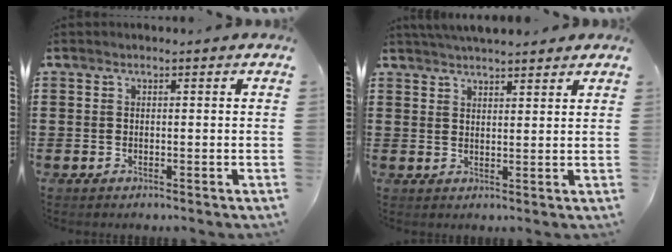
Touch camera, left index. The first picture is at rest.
{"total": 3.3, "force": [3.2, 0.2, 0.7], "torque": [-0.021, -0.004, 0.060]}